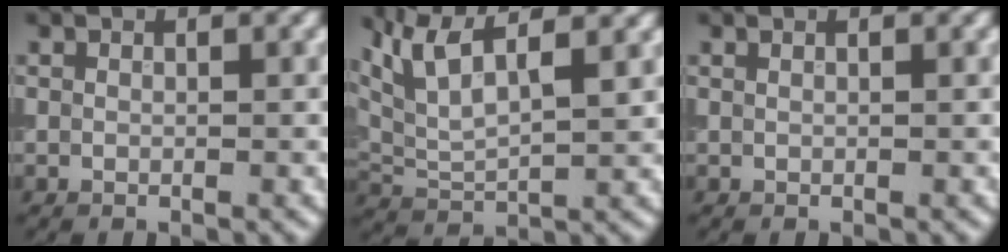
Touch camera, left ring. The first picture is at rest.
{"total": 7.6, "force": [4.7, 2.4, 5.5], "torque": [-0.112, 0.015, 0.087]}
{"total": 0.6, "force": [0.5, 0.3, 0.3], "torque": [-0.004, 0.000, 0.004]}